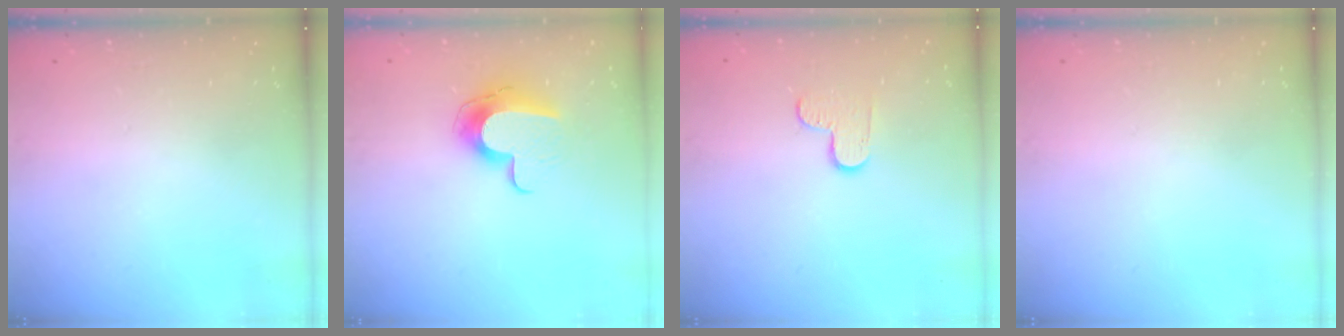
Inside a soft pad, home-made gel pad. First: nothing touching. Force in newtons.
{"total": 11.5, "press": 11.5, "slide": 0.7}
{"total": 6.1, "press": 6.1, "slide": 0.6}
{"total": 0.0}